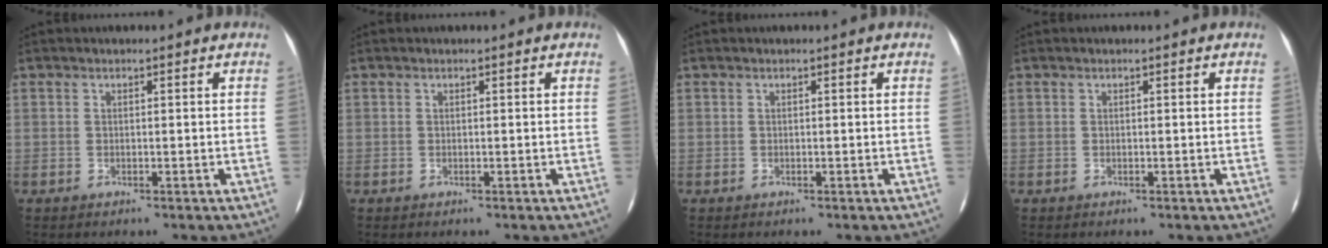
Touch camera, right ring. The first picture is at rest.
{"total": 0.0}
{"total": 0.0}
{"total": 0.0}